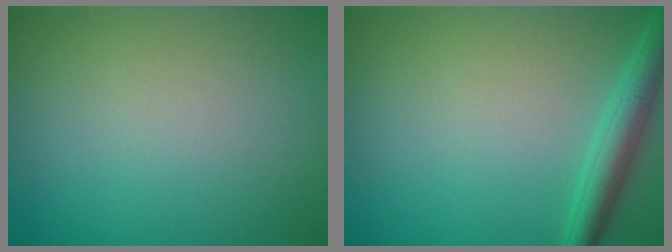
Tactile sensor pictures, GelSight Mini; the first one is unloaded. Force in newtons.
{"total": 3.2, "press": 3.2, "slide": 0.2}